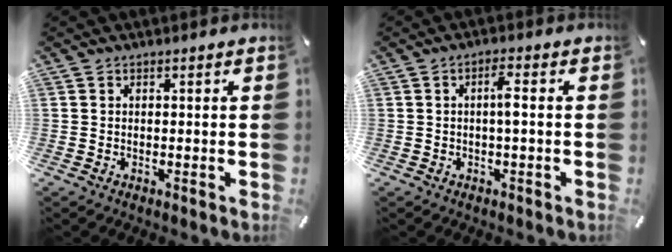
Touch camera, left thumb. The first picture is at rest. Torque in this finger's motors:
{"motor_torque": [0.56, 0.86, 0.31, 0.08, 0.00]}